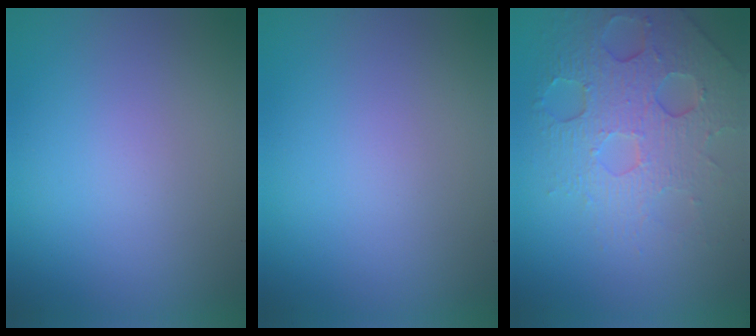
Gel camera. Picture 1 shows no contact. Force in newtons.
{"total": 0.0}
{"total": 6.6, "press": 4.7, "slide": 4.7}